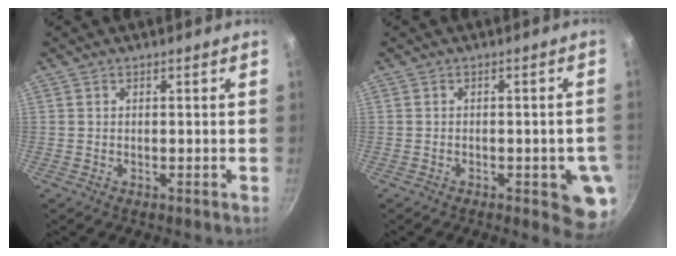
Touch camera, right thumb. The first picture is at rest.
{"total": 6.7, "force": [-2.3, 2.0, 6.0], "torque": [-0.039, 0.002, -0.025]}